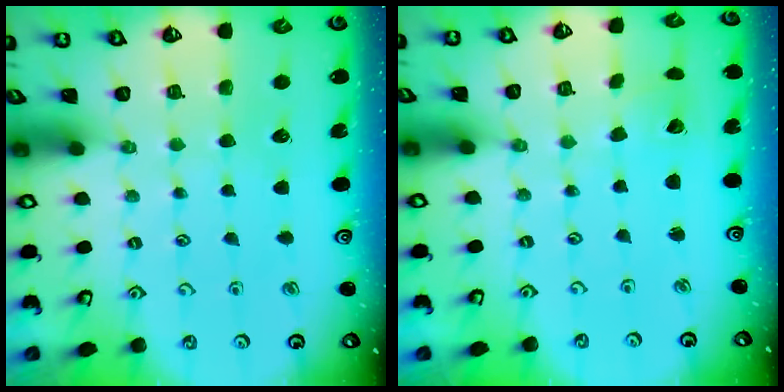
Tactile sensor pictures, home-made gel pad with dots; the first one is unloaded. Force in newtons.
{"total": 2.7, "press": 2.7, "slide": 0.2}